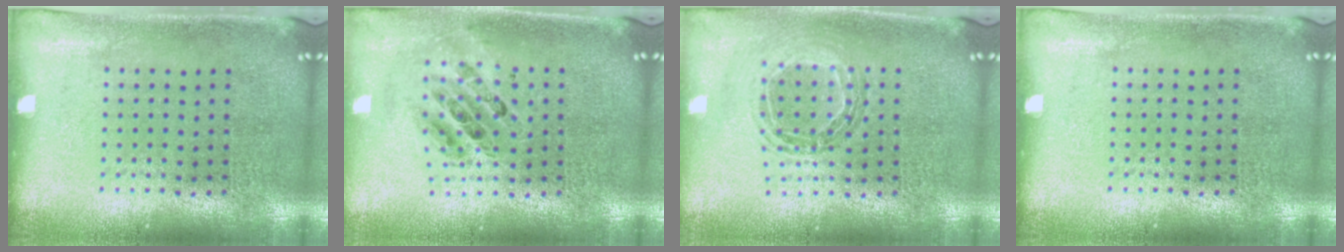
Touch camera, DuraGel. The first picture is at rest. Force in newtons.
{"total": 0.7, "press": 0.7, "slide": 0.1}
{"total": 0.9, "press": 0.9, "slide": 0.1}
{"total": 0.0}